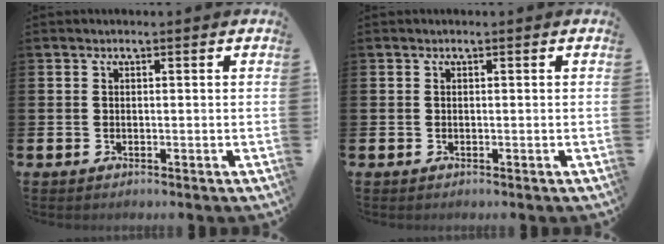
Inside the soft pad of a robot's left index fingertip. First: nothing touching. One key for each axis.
{"total": 0.0}